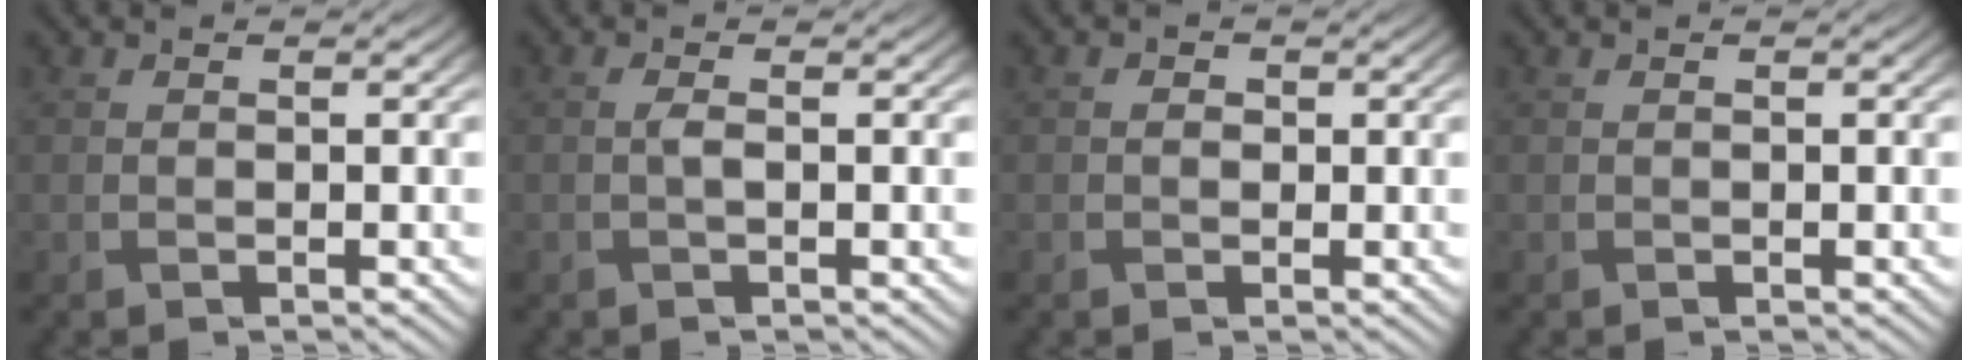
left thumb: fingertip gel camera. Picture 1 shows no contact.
{"total": 1.2, "force": [0.0, 0.2, 1.1], "torque": [-0.025, 0.002, 0.000]}
{"total": 0.9, "force": [0.0, 0.8, 0.4], "torque": [-0.005, -0.004, -0.003]}
{"total": 0.0}